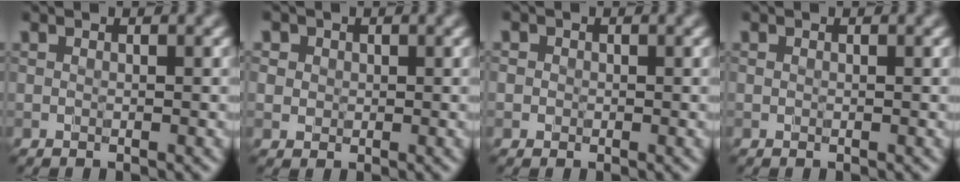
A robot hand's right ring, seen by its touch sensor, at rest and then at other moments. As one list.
[{"total": 1.9, "force": [0.8, 1.7, 0.5], "torque": [-0.007, 0.005, 0.014]}, {"total": 0.8, "force": [-0.1, 0.8, 0.0], "torque": [0.010, -0.005, -0.006]}, {"total": 0.0}]